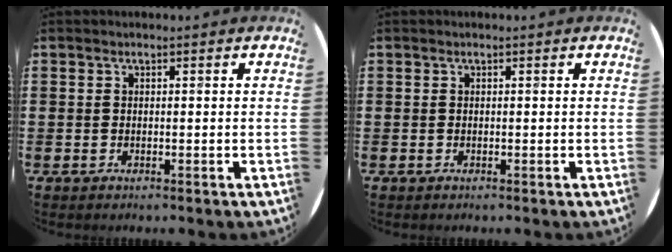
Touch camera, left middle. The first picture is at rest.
{"total": 0.0}